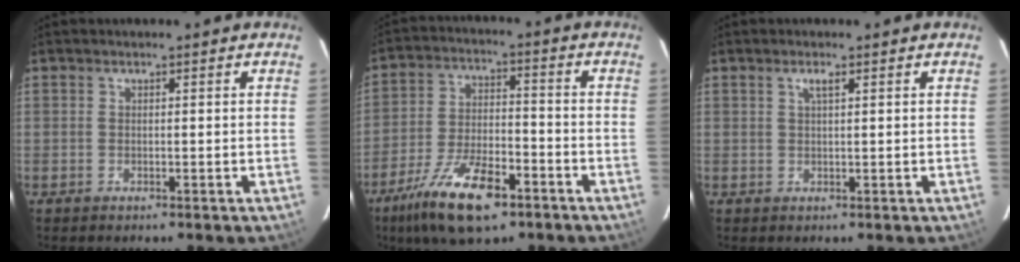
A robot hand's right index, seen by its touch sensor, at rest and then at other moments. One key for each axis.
{"total": 15.1, "fx": -9.5, "fy": 5.8, "fz": 10.2, "tx": -0.215, "ty": -0.021, "tz": -0.168}
{"total": 1.4, "fx": 0.7, "fy": 0.2, "fz": 1.1, "tx": -0.021, "ty": 0.003, "tz": 0.011}